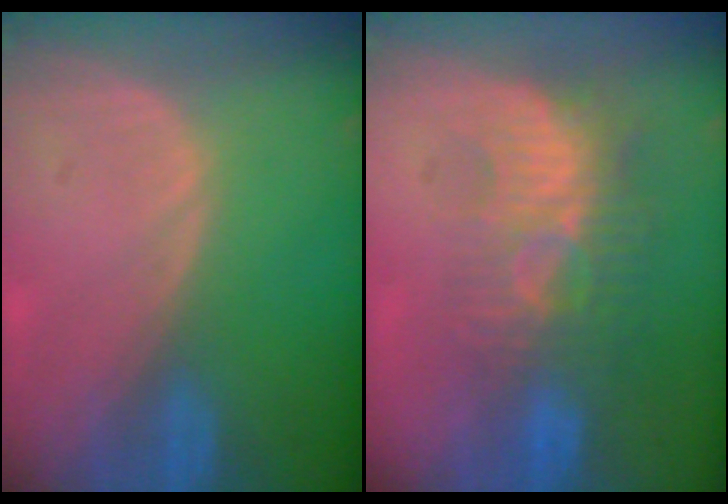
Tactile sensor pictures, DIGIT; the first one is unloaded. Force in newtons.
{"total": 9.4, "press": 8.4, "slide": 4.1}